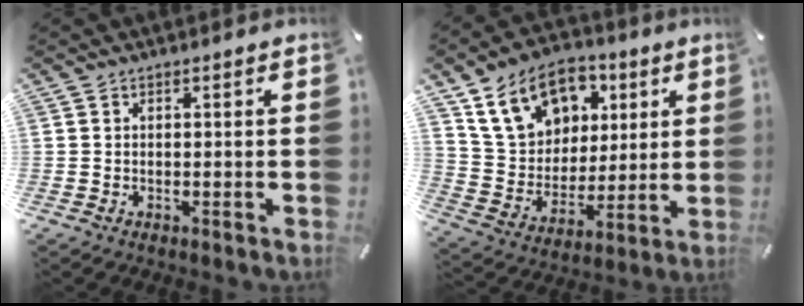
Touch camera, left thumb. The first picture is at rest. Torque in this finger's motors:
{"motor_torque": [2.41, 2.39, 1.42, -1.35, 0.19]}